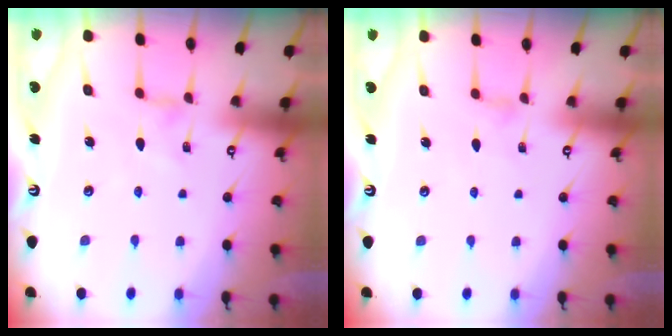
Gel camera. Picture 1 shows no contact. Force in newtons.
{"total": 1.4, "press": 1.3, "slide": 0.3}